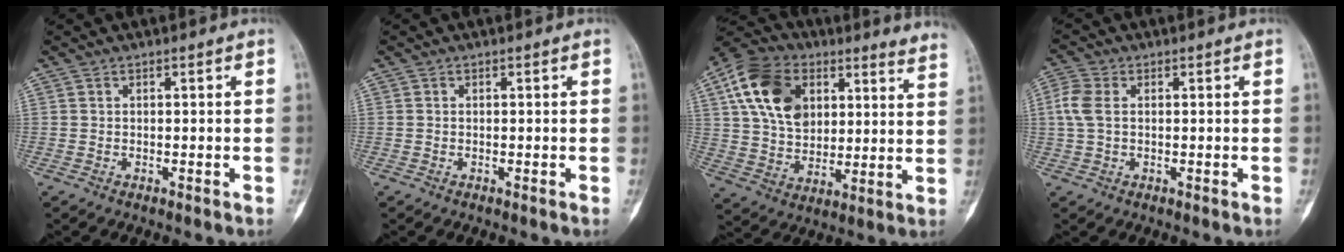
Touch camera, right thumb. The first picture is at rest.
{"total": 0.0}
{"total": 20.6, "force": [10.8, 12.5, 12.3], "torque": [-0.166, -0.008, 0.176]}
{"total": 4.7, "force": [0.7, 2.9, 3.7], "torque": [-0.106, 0.010, 0.011]}